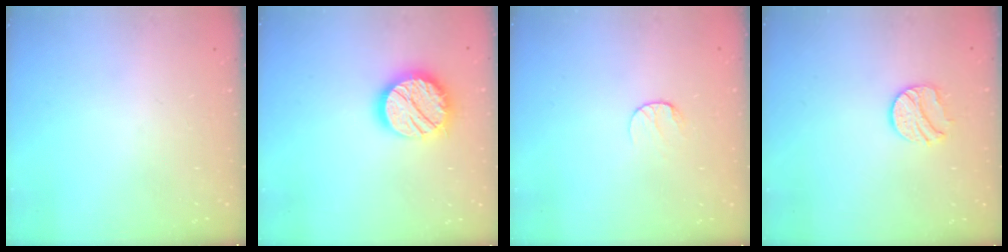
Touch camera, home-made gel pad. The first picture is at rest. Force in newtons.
{"total": 16.4, "press": 16.4, "slide": 1.3}
{"total": 6.1, "press": 6.1, "slide": 0.6}
{"total": 9.8, "press": 9.8, "slide": 0.7}